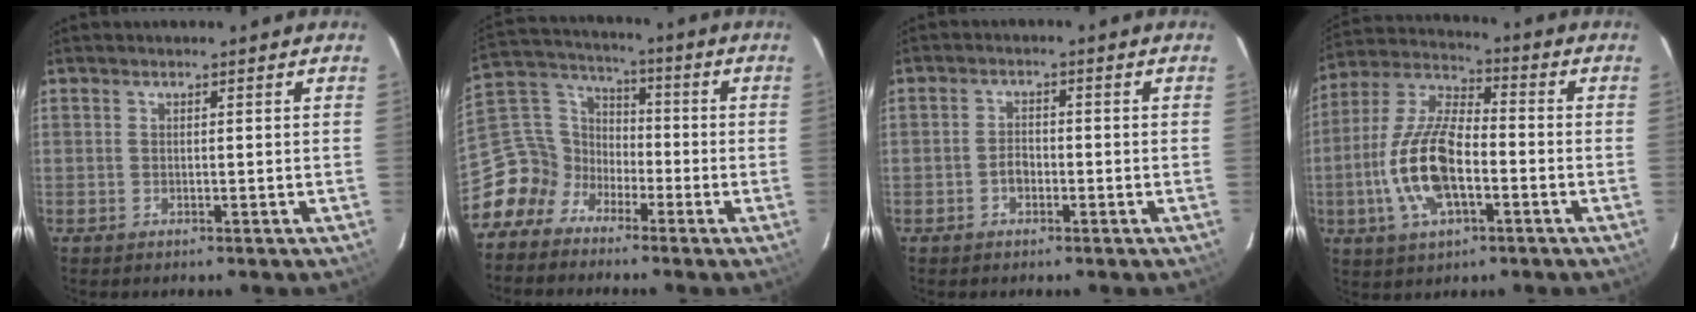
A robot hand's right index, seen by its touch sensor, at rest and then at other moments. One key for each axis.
{"total": 9.6, "fx": -6.4, "fy": 7.0, "fz": 1.7, "tx": -0.059, "ty": 0.044, "tz": -0.144}
{"total": 2.1, "fx": -0.9, "fy": 1.5, "fz": 1.2, "tx": -0.023, "ty": 0.008, "tz": -0.016}
{"total": 15.1, "fx": -4.0, "fy": 6.4, "fz": 13.1, "tx": -0.279, "ty": 0.000, "tz": -0.077}